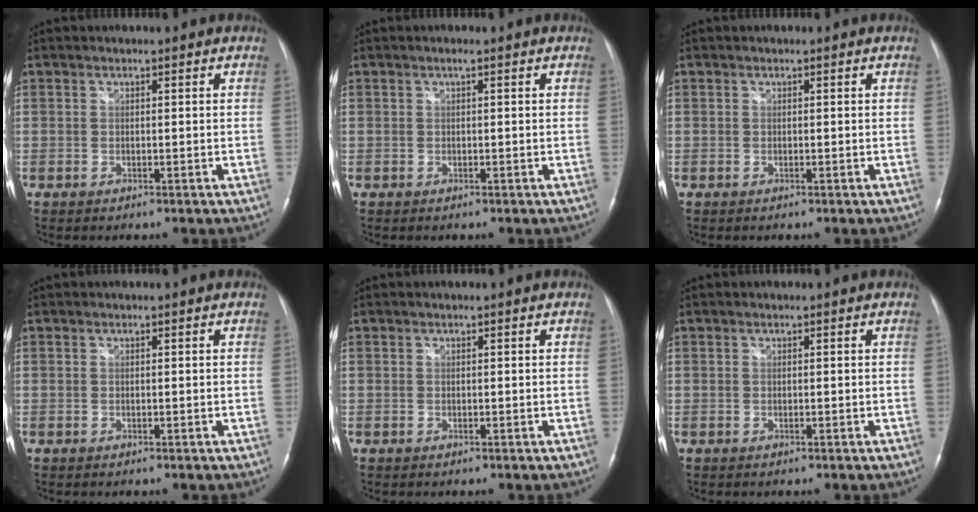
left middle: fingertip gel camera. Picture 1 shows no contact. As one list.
[{"total": 0.0}, {"total": 0.0}, {"total": 0.0}, {"total": 0.0}, {"total": 0.0}]